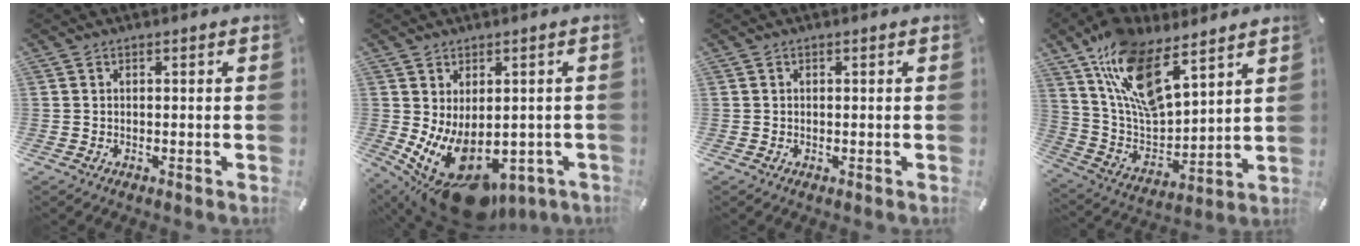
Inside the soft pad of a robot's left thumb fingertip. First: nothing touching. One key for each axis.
{"total": 14.3, "fx": -4.3, "fy": 8.2, "fz": 10.8, "tx": -0.168, "ty": 0.000, "tz": -0.058}
{"total": 0.0}
{"total": 16.4, "fx": 11.3, "fy": 7.0, "fz": 9.6, "tx": -0.222, "ty": -0.068, "tz": 0.203}